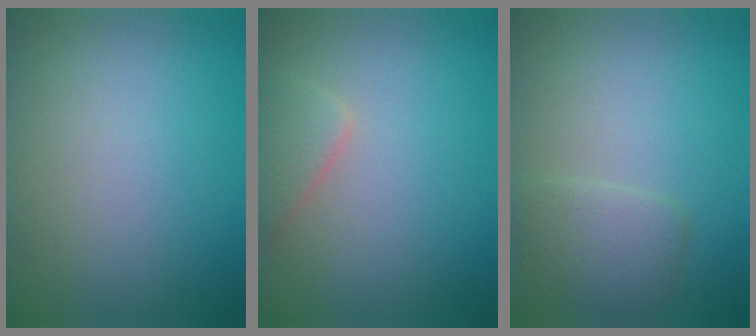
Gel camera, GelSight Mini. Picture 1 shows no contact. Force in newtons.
{"total": 2.4, "press": 2.4, "slide": 0.2}
{"total": 2.7, "press": 2.7, "slide": 0.1}